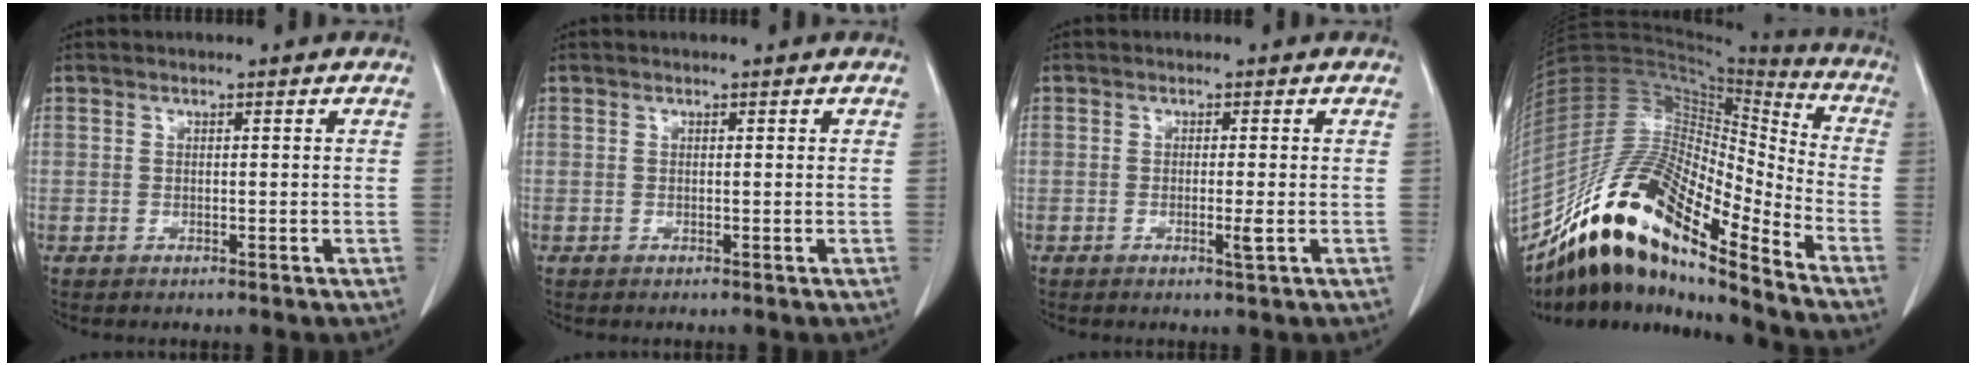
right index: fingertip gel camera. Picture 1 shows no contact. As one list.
[{"total": 0.0}, {"total": 1.7, "force": [-0.4, -0.1, 1.7], "torque": [-0.028, -0.005, -0.007]}, {"total": 22.2, "force": [-15.6, 4.3, 15.2], "torque": [-0.296, 0.003, -0.283]}]